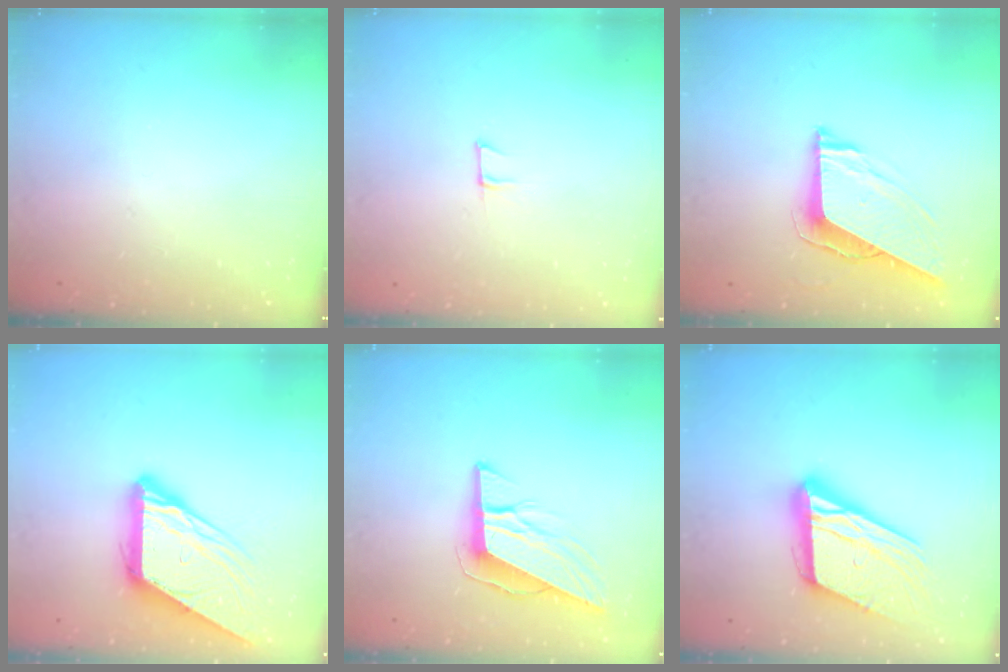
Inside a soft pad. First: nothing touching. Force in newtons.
{"total": 5.5, "press": 5.4, "slide": 0.8}
{"total": 8.9, "press": 8.9, "slide": 1.2}
{"total": 13.1, "press": 13.1, "slide": 1.3}
{"total": 10.3, "press": 10.2, "slide": 1.9}
{"total": 21.2, "press": 21.0, "slide": 2.9}